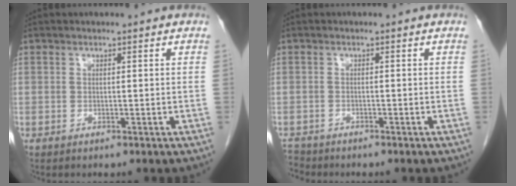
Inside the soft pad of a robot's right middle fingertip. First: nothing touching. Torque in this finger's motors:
{"motor_torque": [-0.08, -0.07, -0.01, -0.01]}